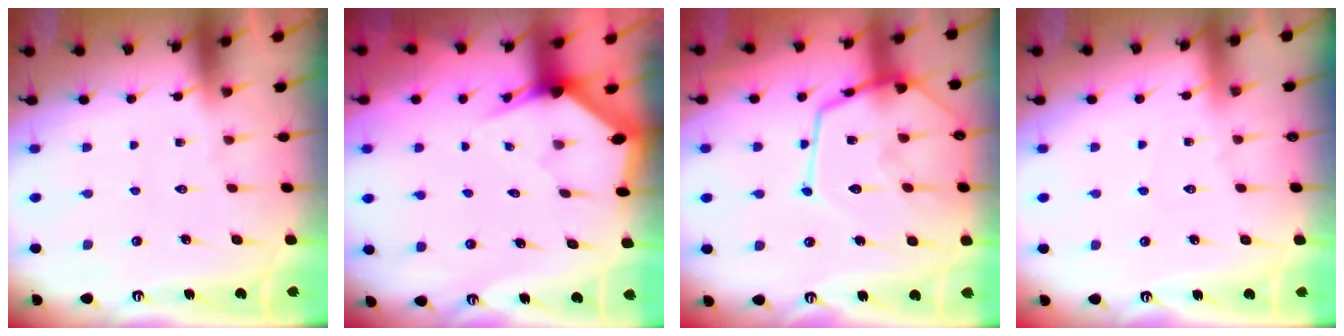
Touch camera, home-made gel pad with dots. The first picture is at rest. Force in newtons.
{"total": 3.0, "press": 3.0, "slide": 0.1}
{"total": 18.4, "press": 18.3, "slide": 1.7}
{"total": 2.9, "press": 2.9, "slide": 0.4}